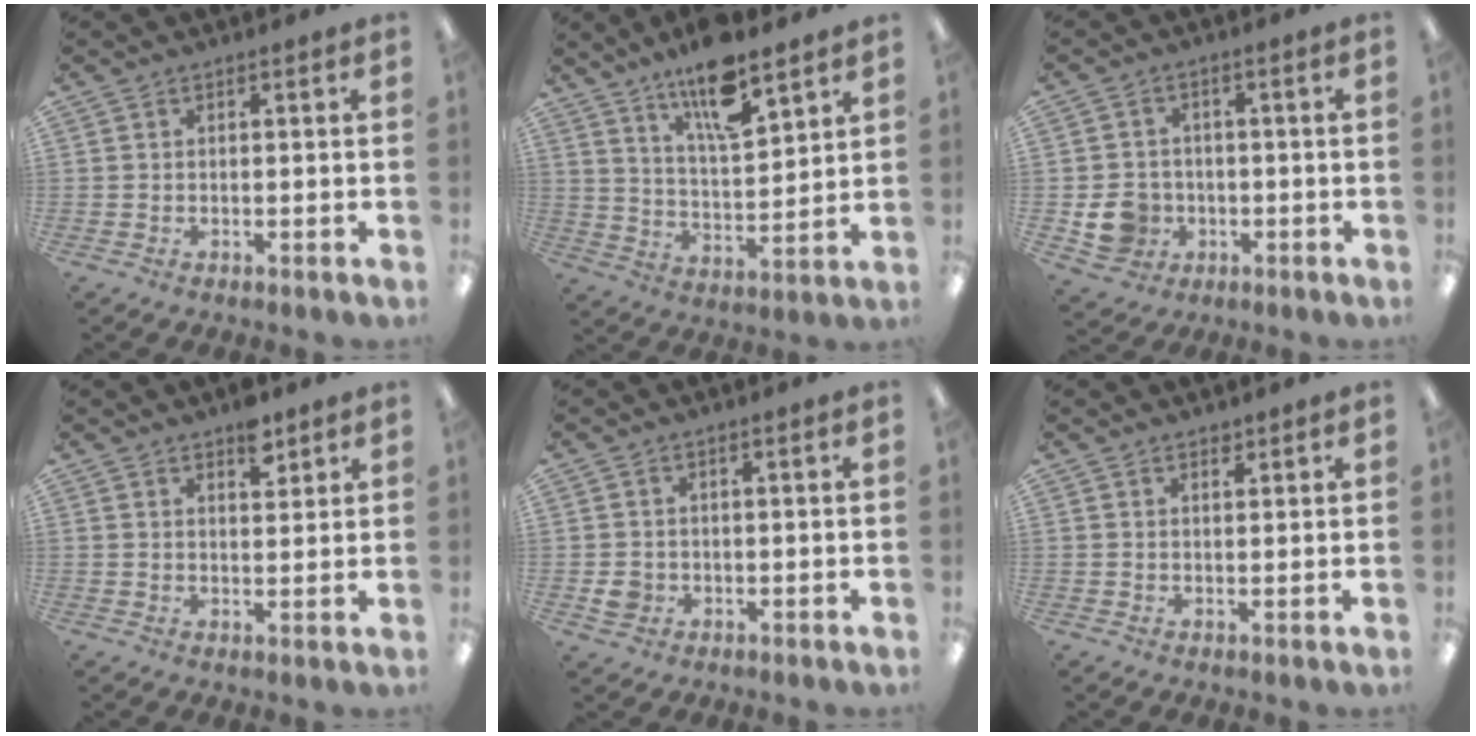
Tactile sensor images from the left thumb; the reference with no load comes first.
{"total": 14.1, "force": [10.4, 4.0, 8.6], "torque": [-0.143, -0.055, 0.175]}
{"total": 7.4, "force": [-1.7, 6.7, 2.5], "torque": [-0.053, 0.011, -0.026]}
{"total": 5.7, "force": [3.8, 2.8, 3.2], "torque": [-0.023, -0.023, 0.059]}
{"total": 2.9, "force": [-0.3, 2.6, 1.3], "torque": [-0.005, -0.001, -0.008]}
{"total": 1.4, "force": [1.3, 0.5, 0.3], "torque": [0.001, -0.005, 0.023]}